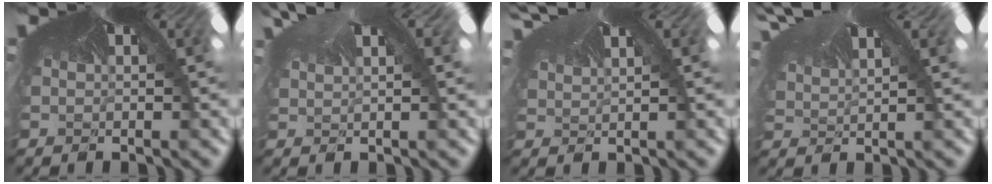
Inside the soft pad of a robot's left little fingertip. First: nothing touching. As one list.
[{"total": 0.6, "force": [0.6, -0.1, 0.2], "torque": [-0.021, 0.010, 0.008]}, {"total": 2.4, "force": [2.0, 0.8, 1.2], "torque": [-0.055, 0.024, 0.033]}, {"total": 2.5, "force": [2.3, 0.5, 0.8], "torque": [-0.048, 0.025, 0.036]}]